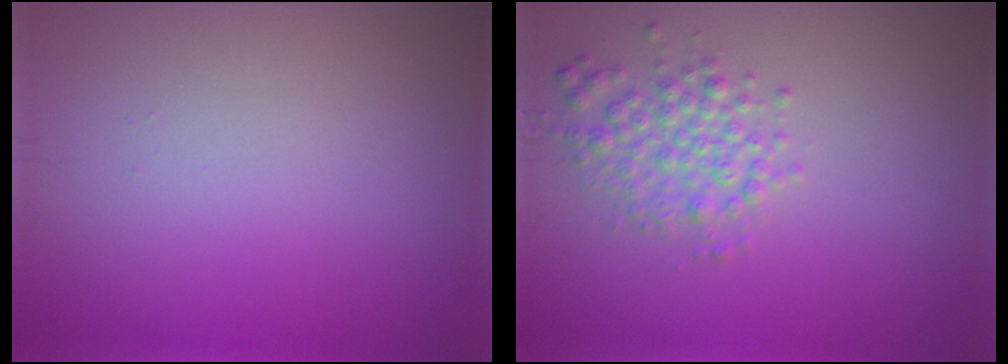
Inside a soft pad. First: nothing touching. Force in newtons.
{"total": 2.8, "press": 2.8, "slide": 0.1}